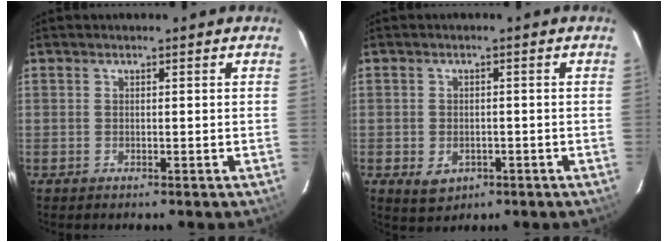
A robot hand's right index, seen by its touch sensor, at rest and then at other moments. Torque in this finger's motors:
{"motor_torque": [0.43, -0.42, 0.03, 0.00]}